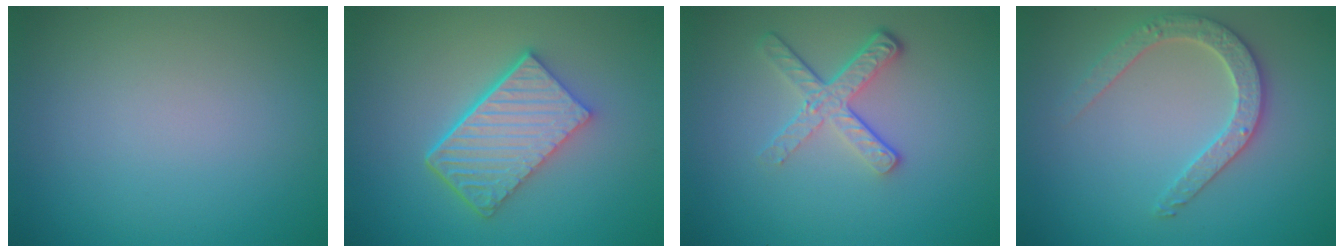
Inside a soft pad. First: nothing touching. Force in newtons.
{"total": 6.1, "press": 4.4, "slide": 4.2}
{"total": 3.9, "press": 2.7, "slide": 2.8}
{"total": 3.2, "press": 3.0, "slide": 1.0}